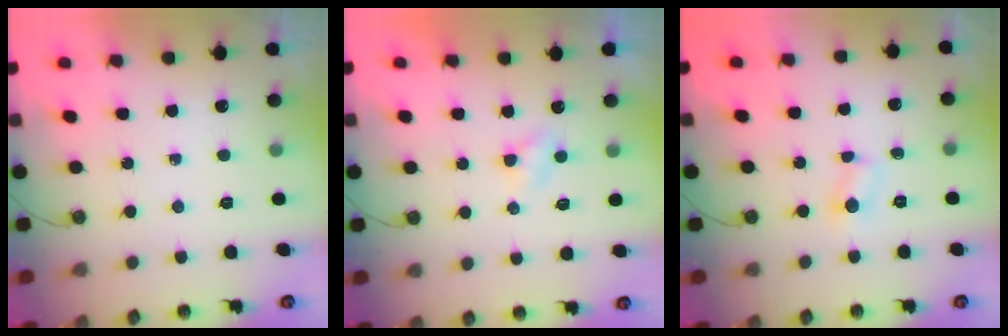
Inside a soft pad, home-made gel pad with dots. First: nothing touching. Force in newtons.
{"total": 3.0, "press": 3.0, "slide": 0.4}
{"total": 2.5, "press": 2.5, "slide": 0.3}